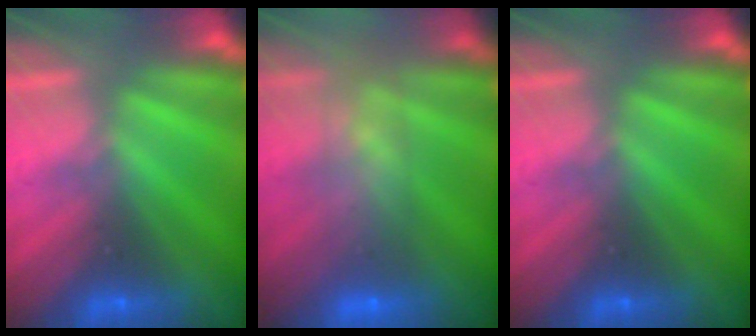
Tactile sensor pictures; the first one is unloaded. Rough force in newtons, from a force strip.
{"total": 9.0}
{"total": 0.0}